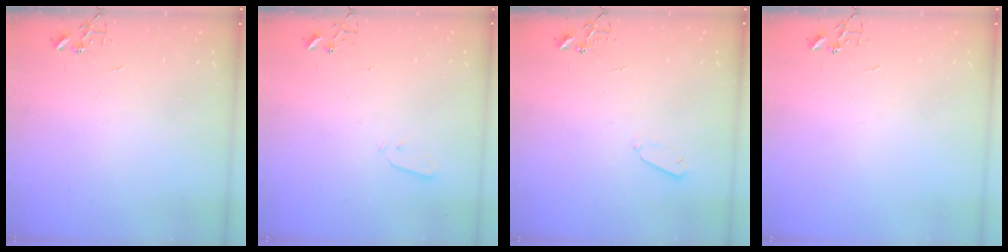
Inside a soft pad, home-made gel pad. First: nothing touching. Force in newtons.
{"total": 2.1, "press": 2.0, "slide": 0.4}
{"total": 4.1, "press": 4.0, "slide": 0.8}
{"total": 0.0}